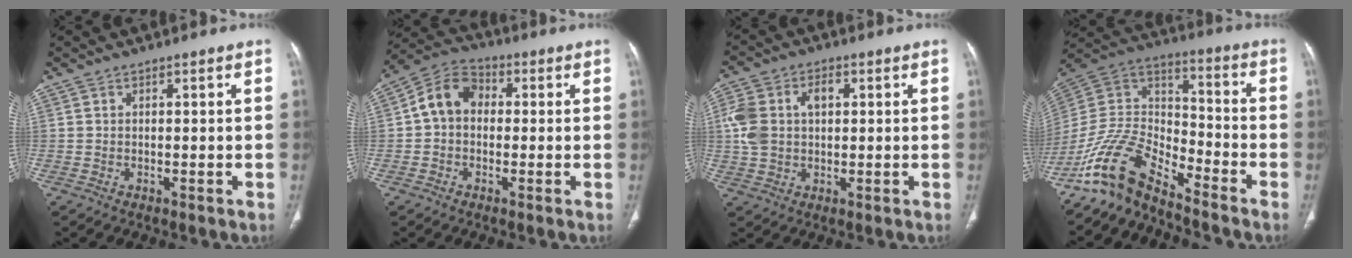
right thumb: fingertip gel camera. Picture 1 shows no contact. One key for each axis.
{"total": 8.4, "fx": 0.3, "fy": 6.6, "fz": 5.2, "tx": -0.077, "ty": 0.027, "tz": -0.009}
{"total": 10.1, "fx": 1.5, "fy": 7.0, "fz": 7.1, "tx": -0.149, "ty": 0.024, "tz": 0.032}
{"total": 12.8, "fx": -11.0, "fy": 4.2, "fz": 5.0, "tx": -0.090, "ty": 0.094, "tz": -0.222}